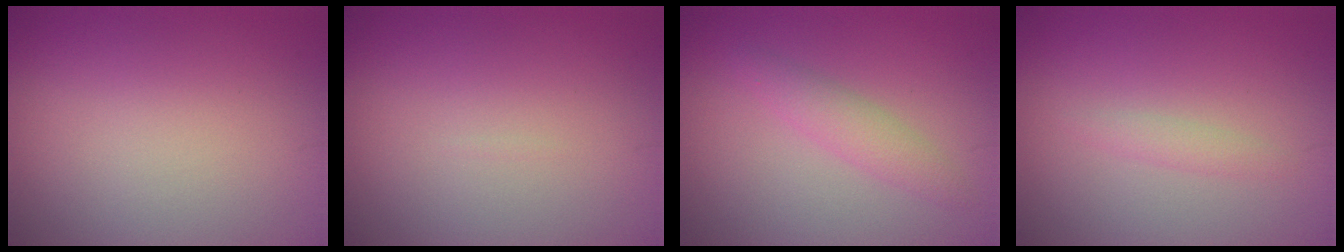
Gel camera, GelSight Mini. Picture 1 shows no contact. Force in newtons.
{"total": 0.0}
{"total": 2.1, "press": 2.1, "slide": 0.2}
{"total": 1.1, "press": 1.1, "slide": 0.1}